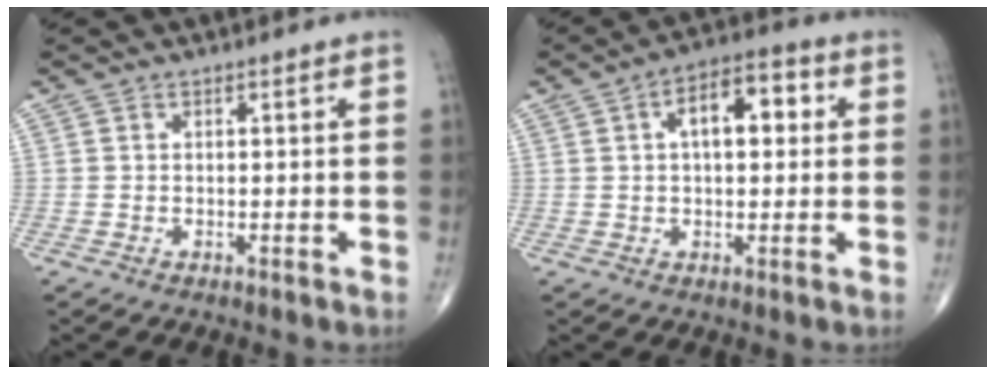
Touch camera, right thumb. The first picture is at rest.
{"total": 9.3, "force": [2.0, 4.8, 7.7], "torque": [-0.099, 0.022, 0.023]}